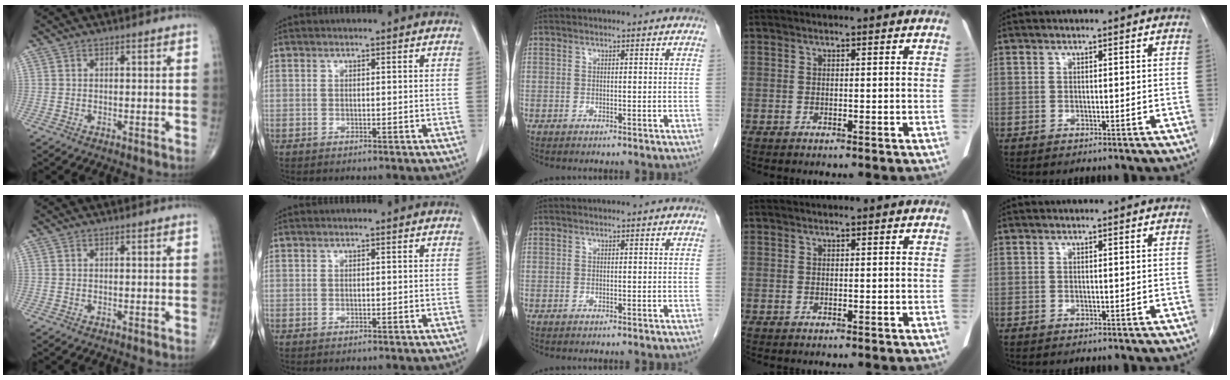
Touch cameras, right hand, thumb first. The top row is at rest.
{}